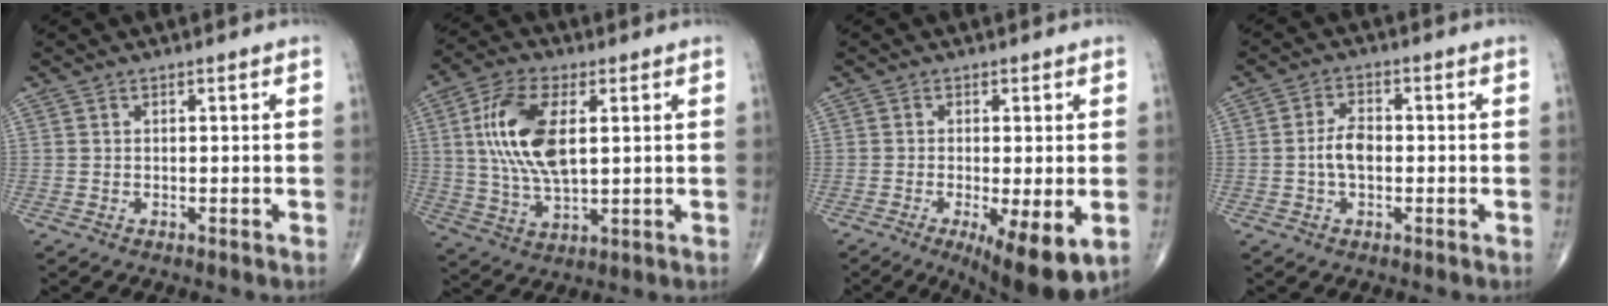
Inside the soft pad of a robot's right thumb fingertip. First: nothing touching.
{"total": 14.3, "force": [2.8, 6.7, 12.3], "torque": [-0.249, -0.004, 0.056]}
{"total": 11.0, "force": [-3.4, 3.1, 10.0], "torque": [-0.152, -0.022, -0.046]}
{"total": 4.6, "force": [-0.6, 2.6, 3.7], "torque": [-0.069, 0.013, -0.016]}